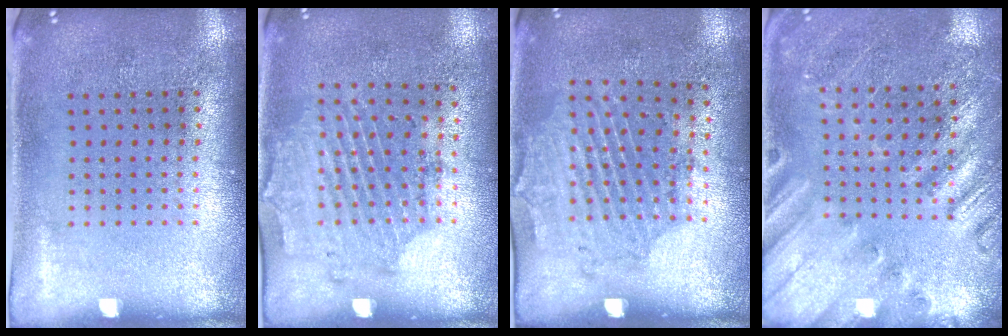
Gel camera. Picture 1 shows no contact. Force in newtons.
{"total": 1.7, "press": 1.2, "slide": 1.1}
{"total": 1.8, "press": 1.2, "slide": 1.4}
{"total": 2.3, "press": 2.2, "slide": 0.6}